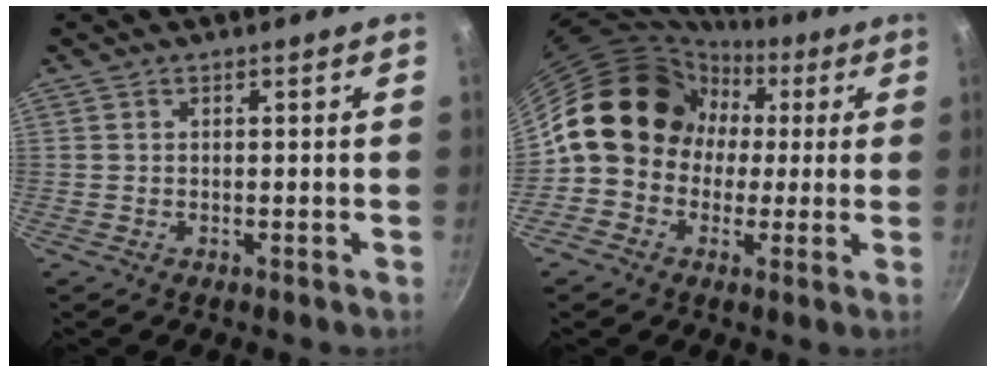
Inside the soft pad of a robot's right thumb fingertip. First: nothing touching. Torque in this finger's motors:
{"motor_torque": [1.63, 3.38, 1.50, -0.35, 0.45]}